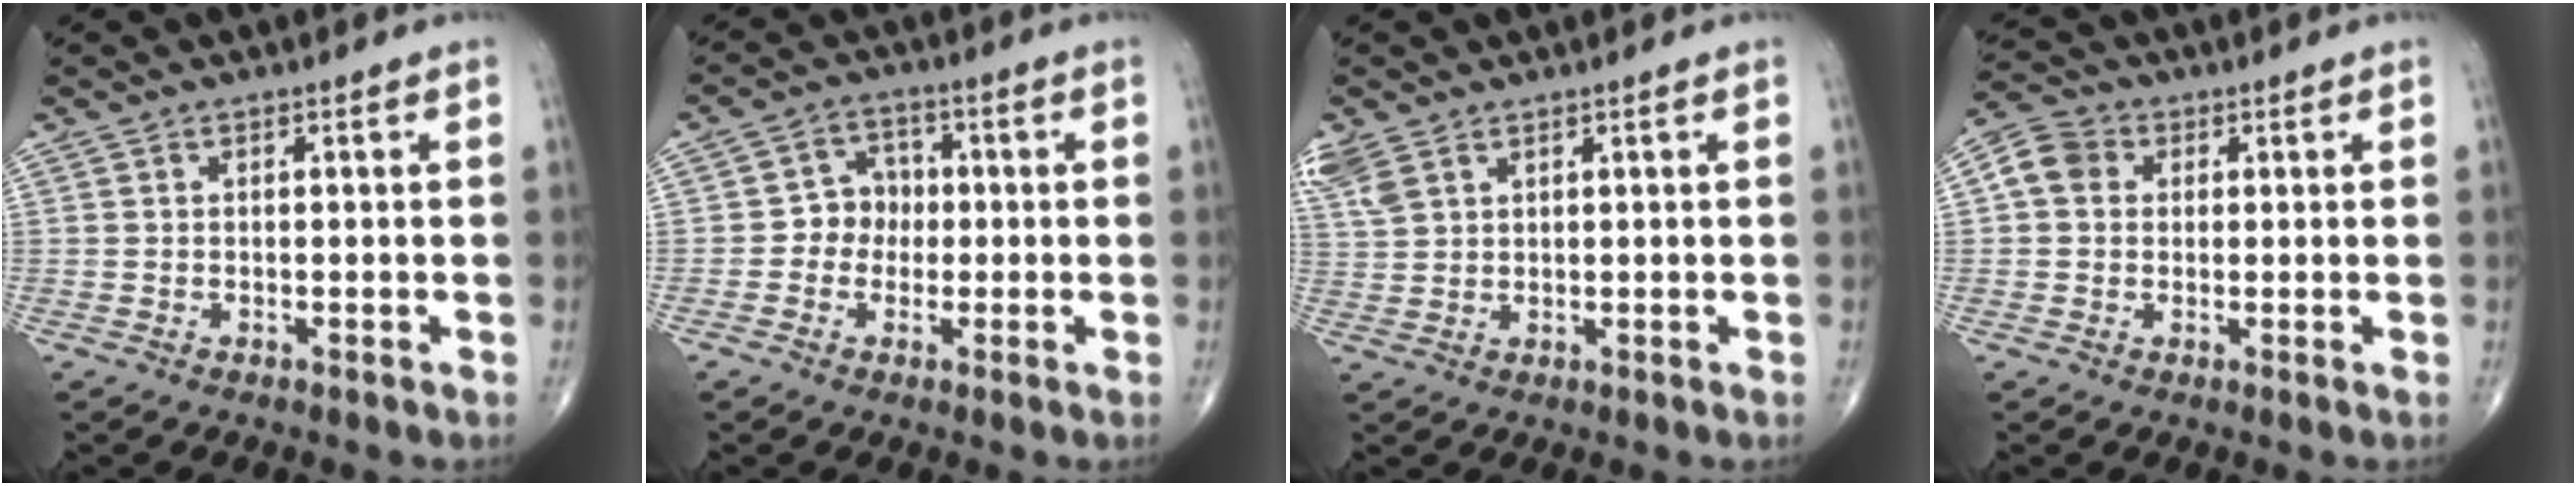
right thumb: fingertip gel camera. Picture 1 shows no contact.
{"total": 5.4, "force": [-0.5, 4.9, 2.3], "torque": [-0.004, 0.017, -0.021]}
{"total": 5.2, "force": [3.3, 2.9, 2.9], "torque": [-0.075, 0.005, 0.079]}
{"total": 5.7, "force": [1.0, 4.8, 2.9], "torque": [-0.045, 0.013, 0.010]}